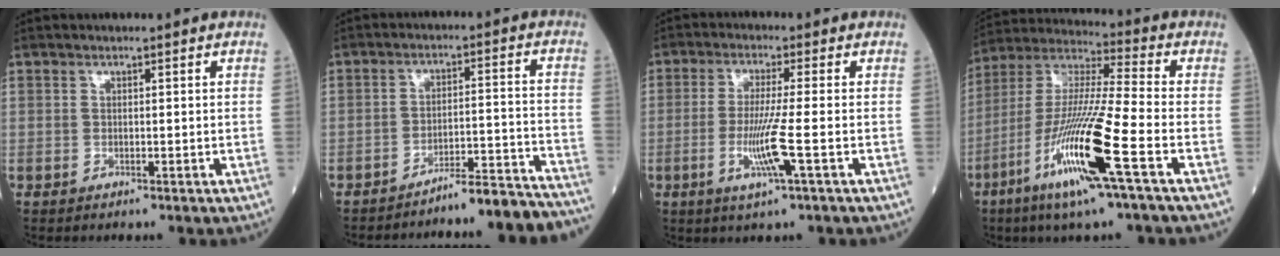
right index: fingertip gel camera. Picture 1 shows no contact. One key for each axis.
{"total": 12.1, "fx": -11.7, "fy": -0.5, "fz": 3.0, "tx": -0.012, "ty": 0.029, "tz": -0.162}
{"total": 6.9, "fx": -2.1, "fy": -0.8, "fz": 6.6, "tx": -0.131, "ty": -0.020, "tz": -0.043}
{"total": 17.2, "fx": -7.5, "fy": -0.3, "fz": 15.5, "tx": -0.326, "ty": -0.028, "tz": -0.147}